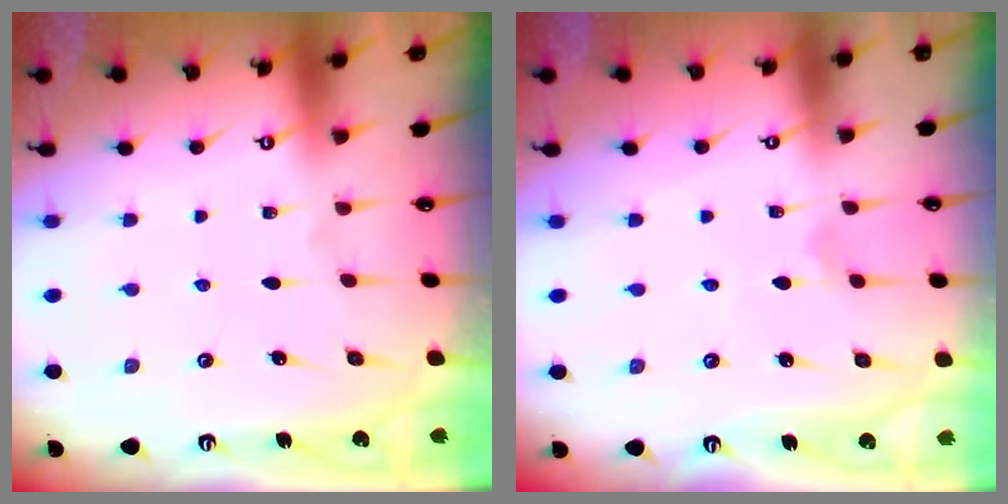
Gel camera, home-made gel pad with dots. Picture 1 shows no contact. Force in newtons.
{"total": 1.3, "press": 1.3, "slide": 0.1}